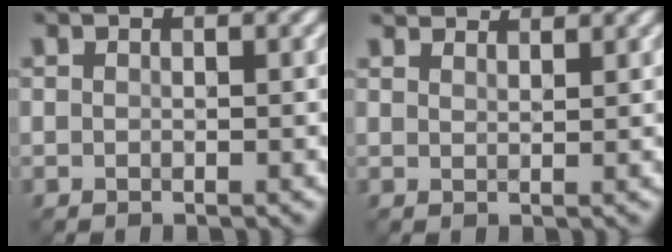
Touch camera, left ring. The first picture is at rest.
{"total": 4.2, "force": [3.9, 0.9, 1.4], "torque": [-0.018, 0.005, 0.049]}